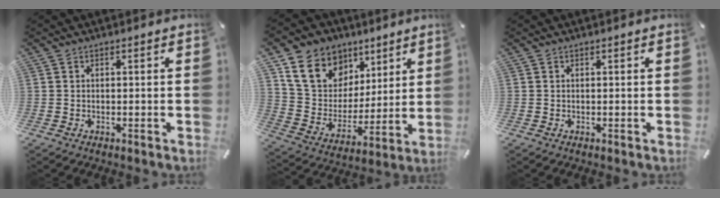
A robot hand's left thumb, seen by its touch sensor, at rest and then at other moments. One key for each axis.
{"total": 15.3, "fx": 8.4, "fy": 11.9, "fz": 4.5, "tx": -0.094, "ty": -0.043, "tz": 0.167}
{"total": 0.0}